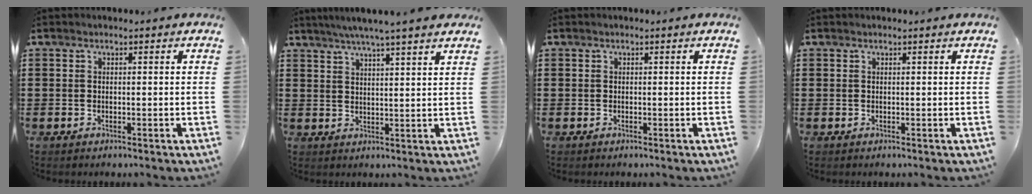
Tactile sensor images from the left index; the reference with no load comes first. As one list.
[{"total": 4.4, "force": [3.8, -0.7, 2.3], "torque": [-0.055, -0.011, 0.064]}, {"total": 0.0}, {"total": 0.0}]